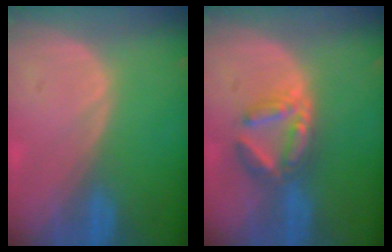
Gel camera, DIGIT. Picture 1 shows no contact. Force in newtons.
{"total": 6.2, "press": 5.7, "slide": 2.5}